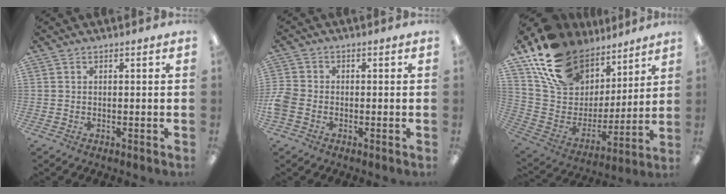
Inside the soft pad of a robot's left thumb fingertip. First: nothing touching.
{"total": 4.5, "force": [-1.6, 3.4, 2.5], "torque": [-0.049, 0.010, -0.028]}
{"total": 19.9, "force": [13.4, 12.5, 7.7], "torque": [-0.157, -0.073, 0.256]}